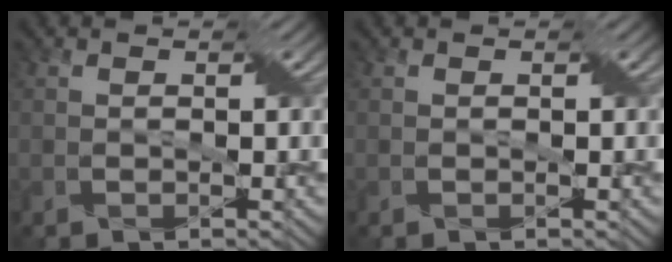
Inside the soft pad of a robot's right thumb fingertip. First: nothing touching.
{"total": 0.0}